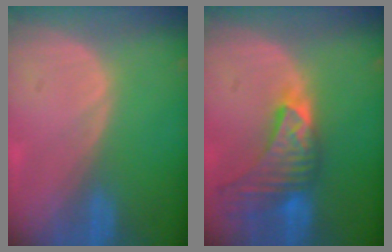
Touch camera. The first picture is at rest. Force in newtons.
{"total": 9.1, "press": 8.2, "slide": 4.0}